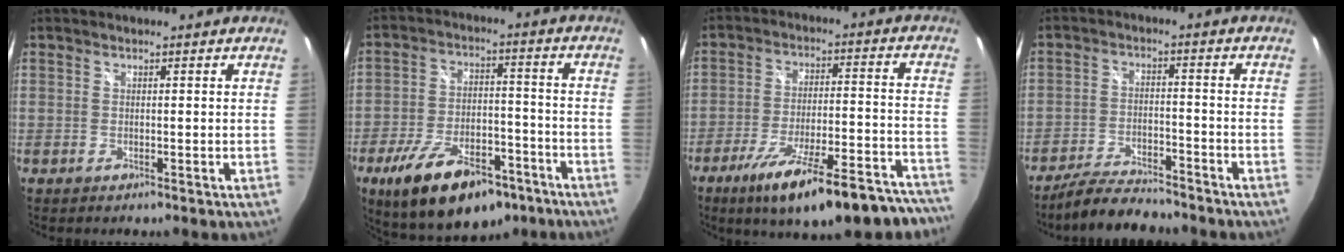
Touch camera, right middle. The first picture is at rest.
{"total": 18.7, "force": [-11.7, 8.5, 11.8], "torque": [-0.221, -0.011, -0.174]}
{"total": 24.4, "force": [-19.5, 5.3, 13.6], "torque": [-0.205, -0.029, -0.267]}
{"total": 9.7, "force": [-8.7, 2.1, 3.9], "torque": [-0.100, -0.006, -0.144]}